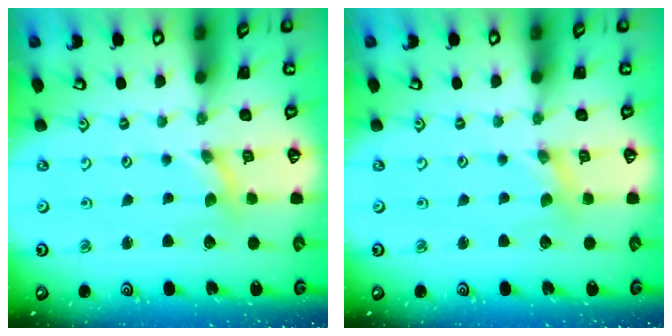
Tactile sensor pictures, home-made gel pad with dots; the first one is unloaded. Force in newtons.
{"total": 0.9, "press": 0.8, "slide": 0.3}